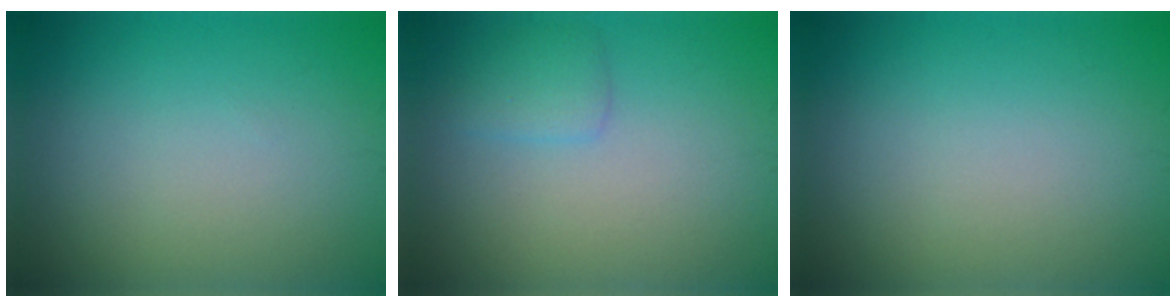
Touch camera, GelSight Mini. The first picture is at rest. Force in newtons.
{"total": 1.6, "press": 1.6, "slide": 0.1}
{"total": 0.0}